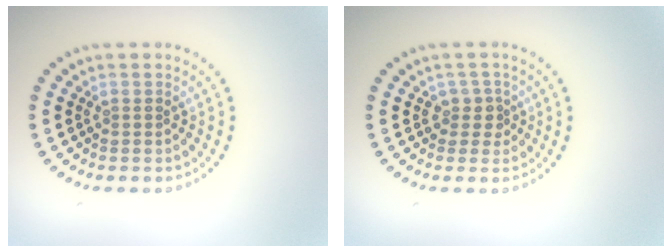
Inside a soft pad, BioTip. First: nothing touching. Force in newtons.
{"total": 1.7, "press": 1.3, "slide": 1.1}